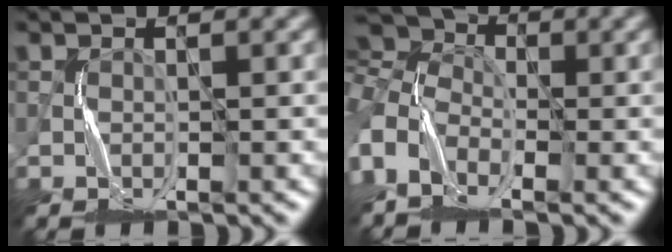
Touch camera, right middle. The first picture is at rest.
{"total": 8.9, "force": [-0.4, 6.6, 5.9], "torque": [-0.141, 0.018, -0.012]}